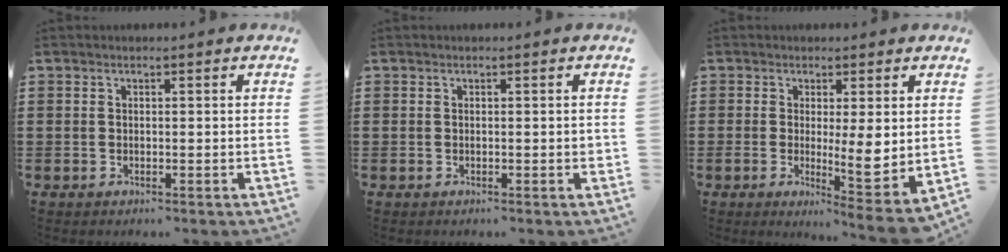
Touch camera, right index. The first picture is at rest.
{"total": 0.6, "force": [-0.1, 0.2, 0.6], "torque": [-0.011, 0.000, 0.000]}
{"total": 5.6, "force": [1.0, 1.2, 5.4], "torque": [-0.080, -0.028, 0.014]}